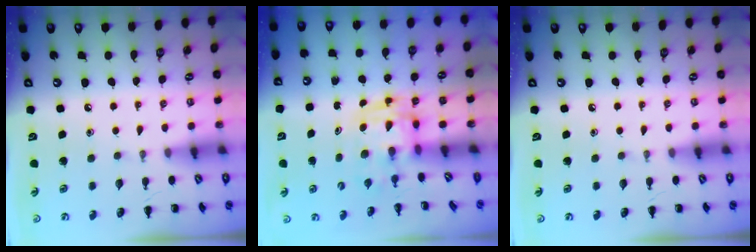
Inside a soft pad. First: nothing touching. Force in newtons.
{"total": 2.8, "press": 2.7, "slide": 0.5}
{"total": 0.0}